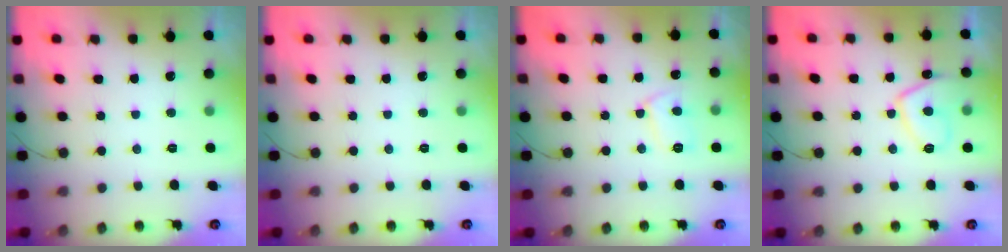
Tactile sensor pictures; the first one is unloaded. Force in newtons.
{"total": 0.0}
{"total": 7.1, "press": 7.1, "slide": 0.6}
{"total": 7.8, "press": 7.7, "slide": 1.5}